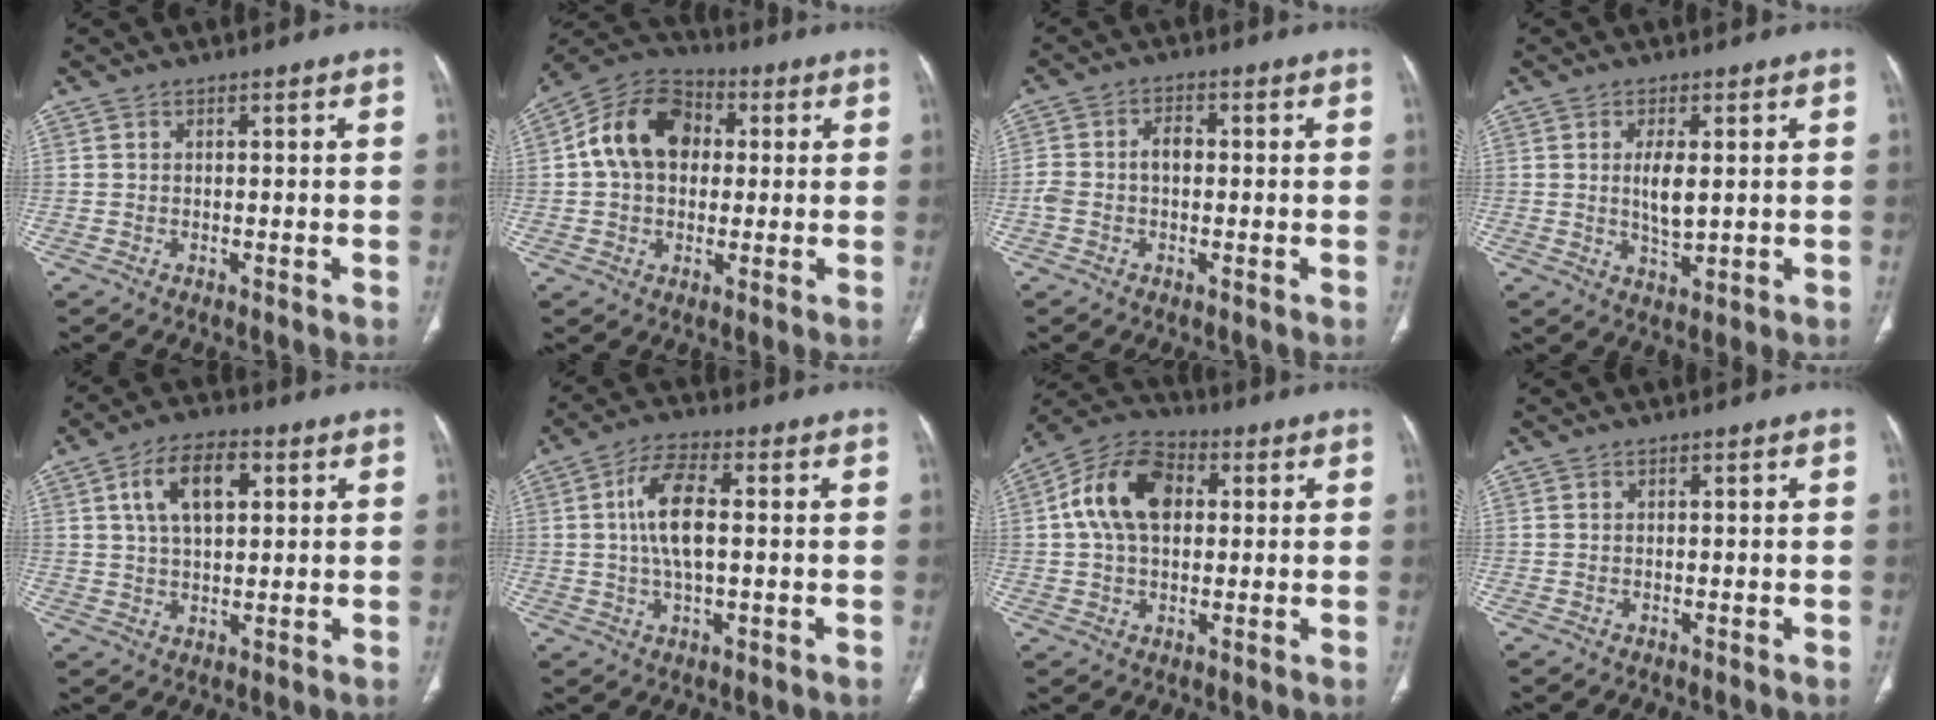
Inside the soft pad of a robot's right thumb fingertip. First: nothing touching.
{"total": 14.0, "force": [2.0, 10.4, 9.1], "torque": [-0.137, 0.026, 0.022]}
{"total": 5.9, "force": [-0.4, 3.8, 4.5], "torque": [-0.094, 0.024, -0.010]}
{"total": 5.4, "force": [0.7, 2.1, 4.9], "torque": [-0.089, -0.012, 0.018]}
{"total": 10.3, "force": [3.3, 5.6, 8.0], "torque": [-0.129, 0.005, 0.056]}
{"total": 9.5, "force": [0.9, 3.9, 8.6], "torque": [-0.172, 0.010, 0.015]}
{"total": 13.5, "force": [2.4, 8.9, 9.8], "torque": [-0.169, 0.023, 0.034]}
{"total": 0.0}